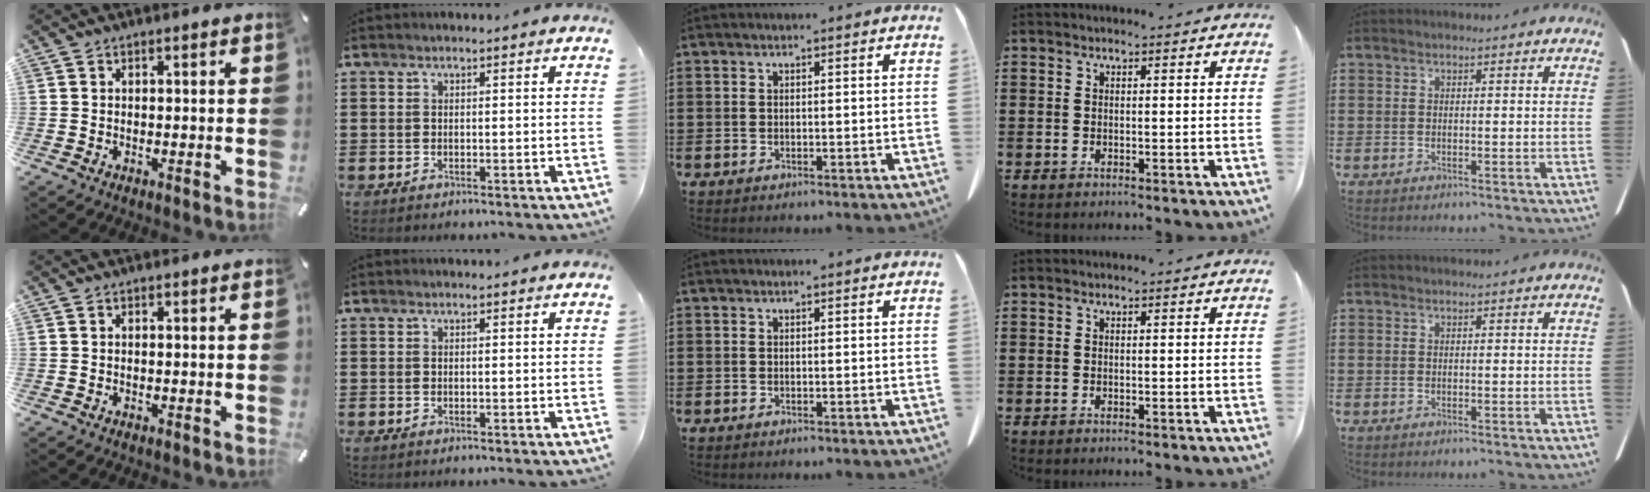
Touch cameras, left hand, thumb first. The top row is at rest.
{}